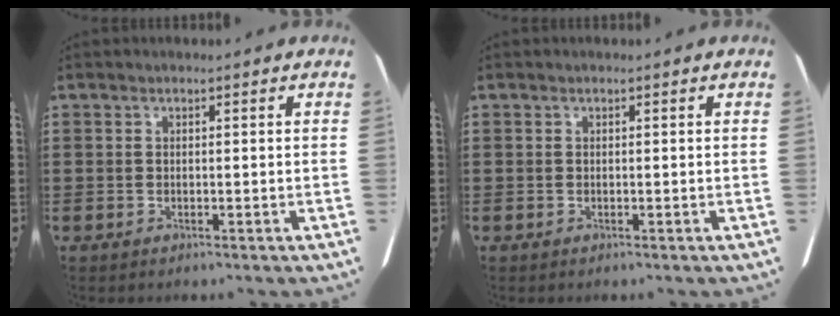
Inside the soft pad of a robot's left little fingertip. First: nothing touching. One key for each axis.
{"total": 0.0}